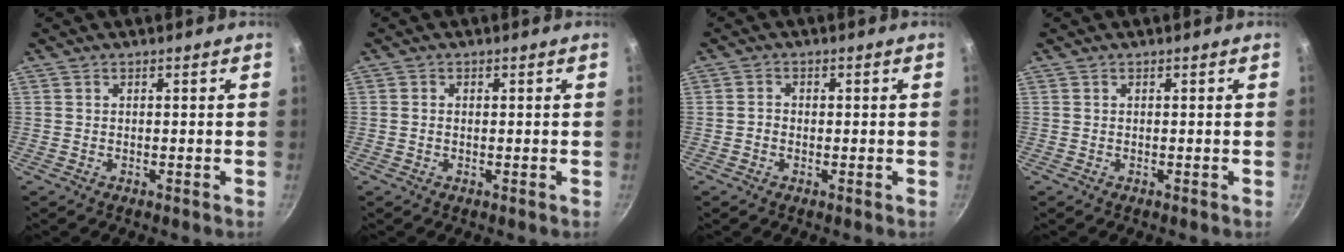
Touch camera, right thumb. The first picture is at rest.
{"total": 0.7, "force": [-0.1, 0.5, 0.5], "torque": [-0.009, 0.003, -0.002]}
{"total": 1.4, "force": [-0.4, 1.2, 0.7], "torque": [-0.013, 0.008, -0.009]}
{"total": 0.0}